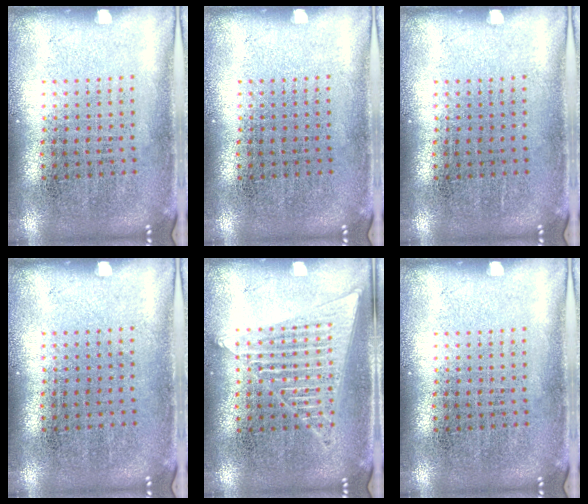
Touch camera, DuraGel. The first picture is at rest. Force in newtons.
{"total": 0.0}
{"total": 0.0}
{"total": 0.0}
{"total": 1.5, "press": 1.5, "slide": 0.1}
{"total": 0.0}